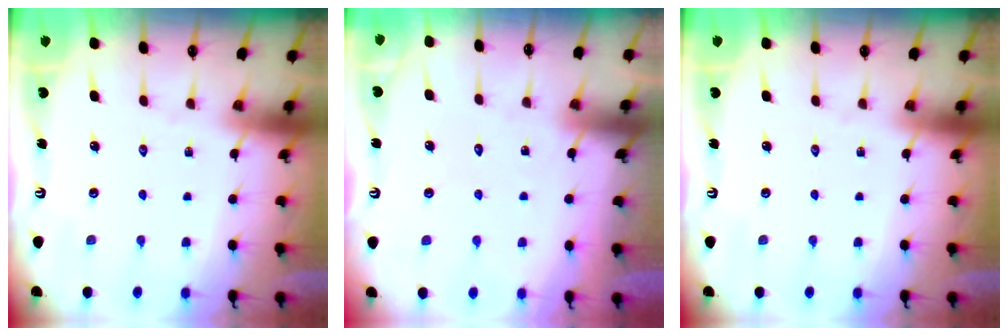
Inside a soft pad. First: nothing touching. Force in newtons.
{"total": 6.4, "press": 6.4, "slide": 0.5}
{"total": 0.0}